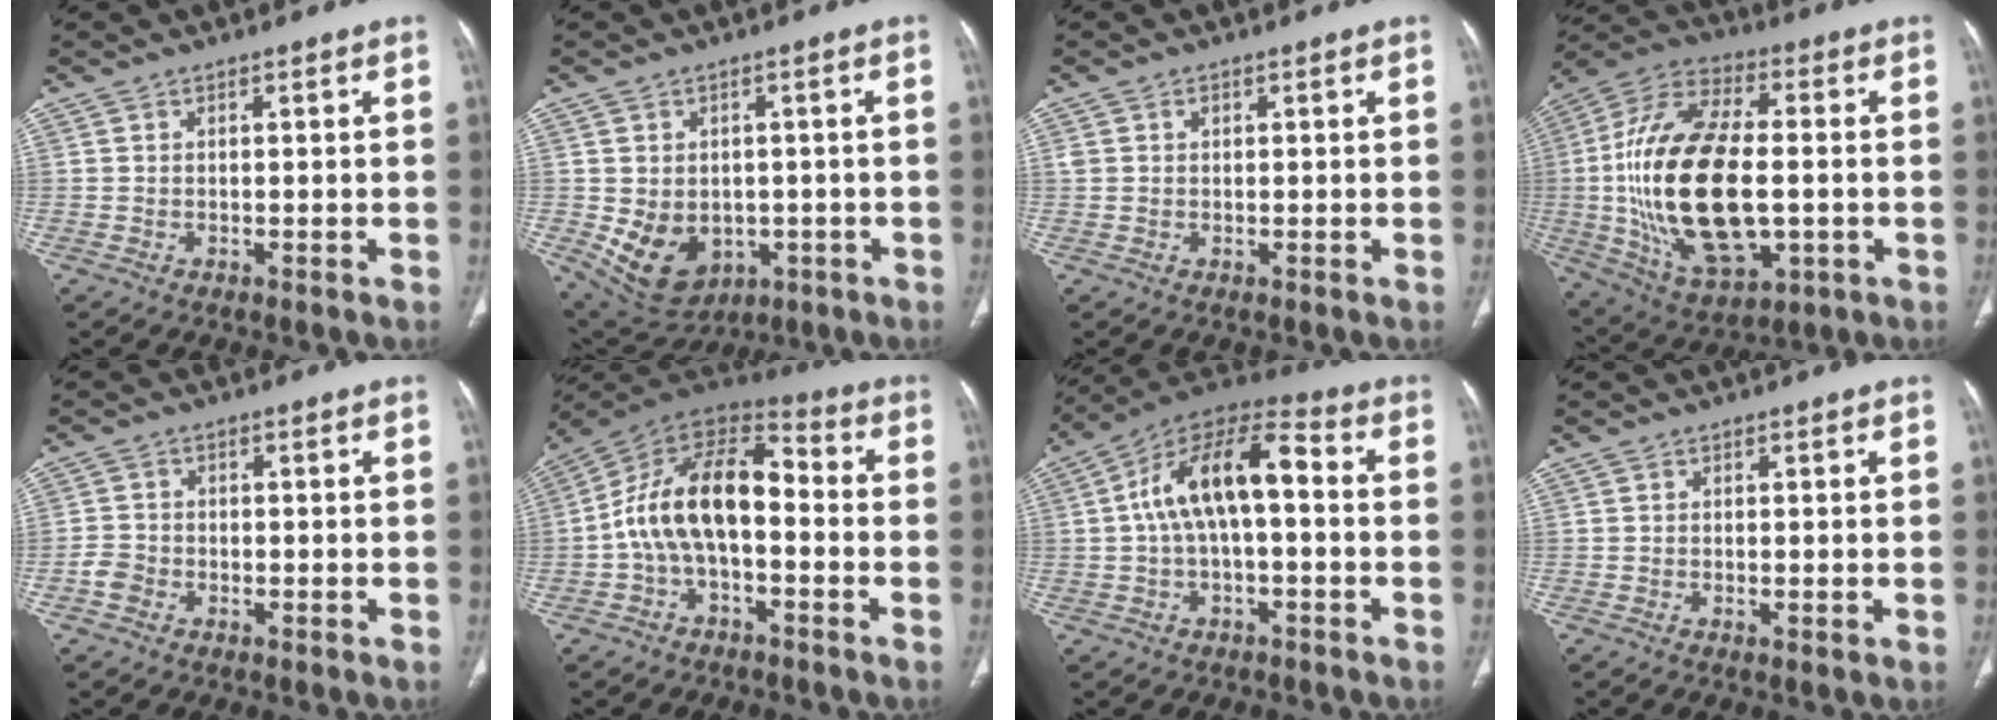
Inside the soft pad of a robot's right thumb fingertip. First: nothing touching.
{"total": 11.4, "force": [-2.5, 8.9, 6.7], "torque": [-0.094, 0.002, -0.010]}
{"total": 1.3, "force": [0.5, 1.0, 0.6], "torque": [-0.007, 0.003, 0.010]}
{"total": 26.8, "force": [-1.7, 13.6, 23.1], "torque": [-0.450, 0.004, -0.017]}
{"total": 2.7, "force": [-1.3, 2.2, 1.1], "torque": [-0.017, 0.011, -0.029]}
{"total": 16.0, "force": [-1.8, 8.8, 13.2], "torque": [-0.220, 0.054, -0.043]}
{"total": 14.5, "force": [0.7, 6.8, 12.8], "torque": [-0.222, 0.051, 0.001]}
{"total": 1.0, "force": [-0.2, 0.3, 1.0], "torque": [-0.023, -0.005, -0.005]}